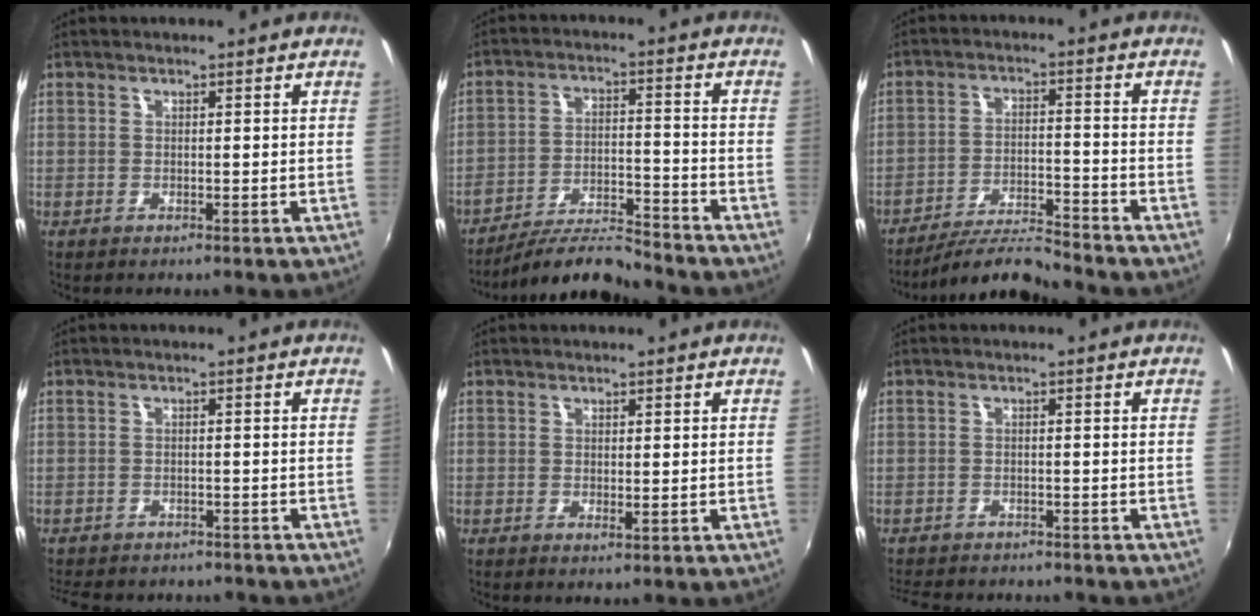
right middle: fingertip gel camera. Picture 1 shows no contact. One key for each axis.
{"total": 9.6, "fx": -9.2, "fy": 0.5, "fz": 2.6, "tx": -0.060, "ty": 0.003, "tz": -0.161}
{"total": 8.5, "fx": -8.2, "fy": -0.3, "fz": 2.2, "tx": -0.058, "ty": 0.002, "tz": -0.150}
{"total": 9.8, "fx": -8.5, "fy": 3.2, "fz": 3.6, "tx": -0.086, "ty": -0.016, "tz": -0.121}
{"total": 0.6, "fx": 0.2, "fy": -0.1, "fz": 0.6, "tx": -0.011, "ty": 0.000, "tz": 0.004}
{"total": 8.7, "fx": -7.9, "fy": 2.2, "fz": 3.0, "tx": -0.077, "ty": -0.015, "tz": -0.118}